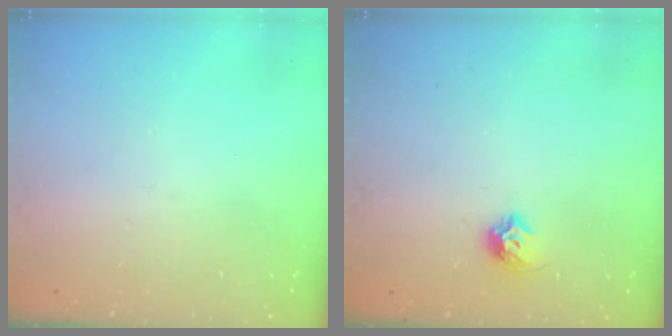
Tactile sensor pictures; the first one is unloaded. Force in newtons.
{"total": 7.7, "press": 7.7, "slide": 1.0}